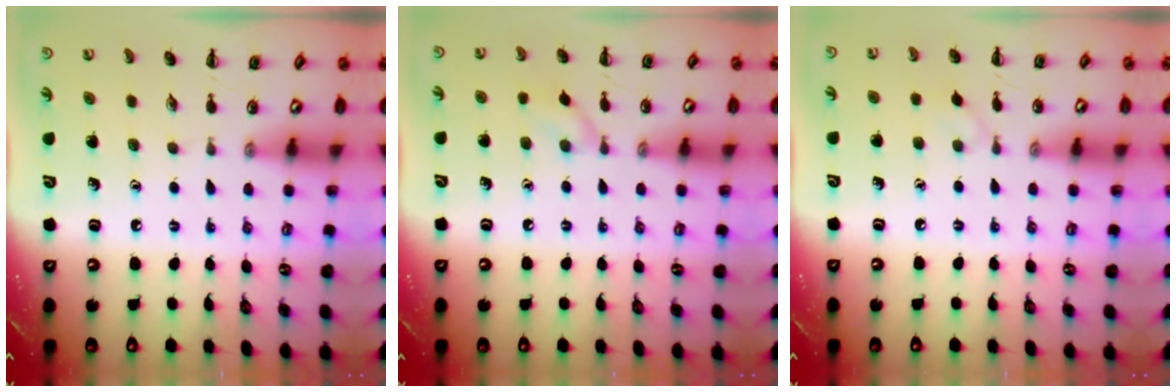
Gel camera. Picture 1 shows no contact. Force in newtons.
{"total": 6.6, "press": 6.2, "slide": 2.2}
{"total": 3.0, "press": 2.8, "slide": 1.2}